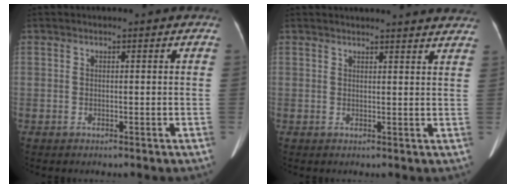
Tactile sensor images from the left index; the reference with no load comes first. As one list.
[{"total": 13.5, "force": [13.1, 0.9, 3.5], "torque": [-0.032, -0.007, 0.137]}]